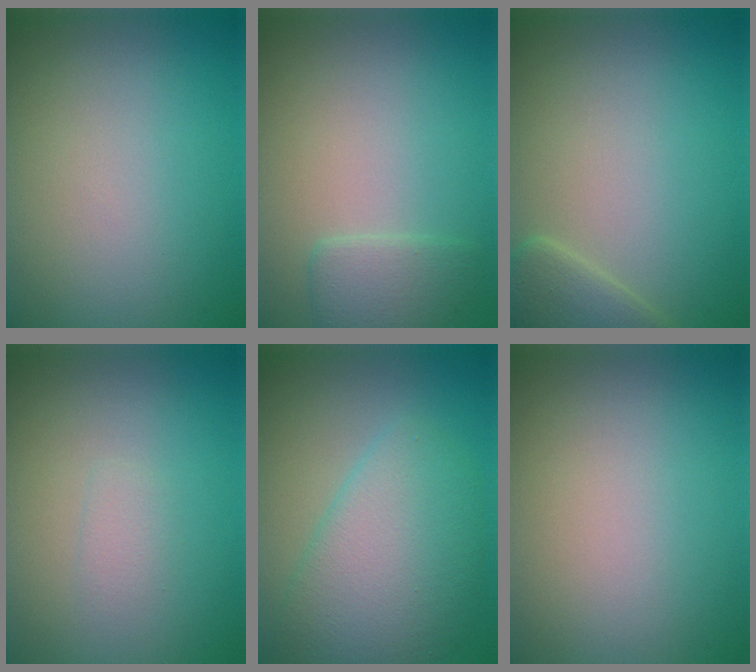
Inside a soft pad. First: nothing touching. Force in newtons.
{"total": 2.0, "press": 2.0, "slide": 0.3}
{"total": 2.6, "press": 2.6, "slide": 0.2}
{"total": 0.9, "press": 0.9, "slide": 0.0}
{"total": 6.1, "press": 6.1, "slide": 0.1}
{"total": 0.0}